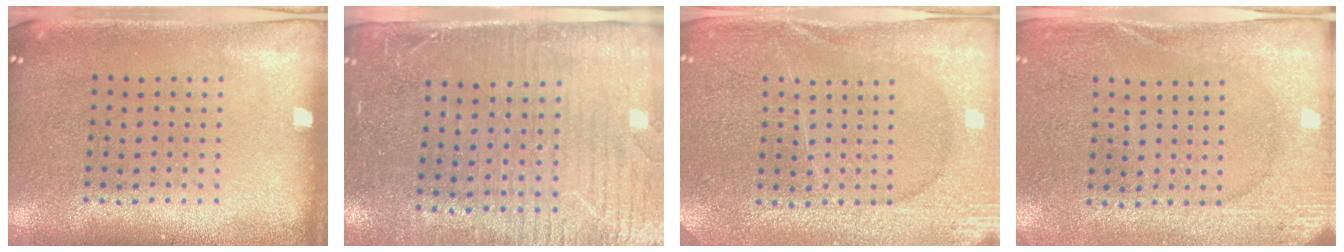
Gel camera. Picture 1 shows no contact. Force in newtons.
{"total": 3.5, "press": 3.2, "slide": 1.5}
{"total": 3.3, "press": 3.2, "slide": 0.6}
{"total": 2.6, "press": 2.5, "slide": 0.5}